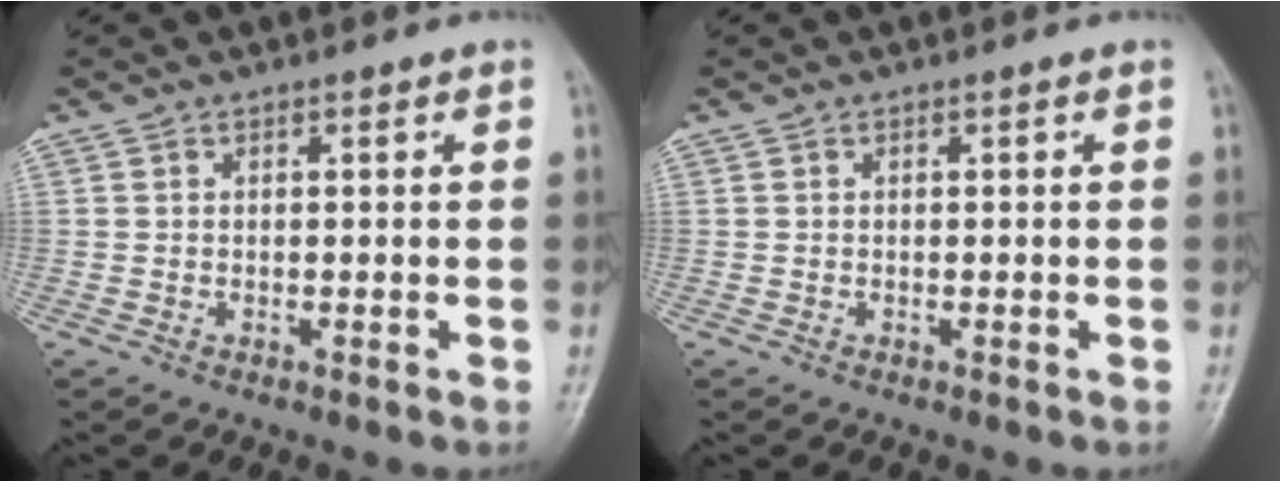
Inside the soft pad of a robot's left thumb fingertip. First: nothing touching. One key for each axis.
{"total": 0.0}